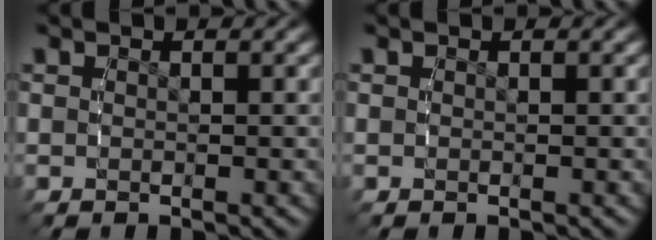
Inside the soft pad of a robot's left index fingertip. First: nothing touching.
{"total": 0.0}